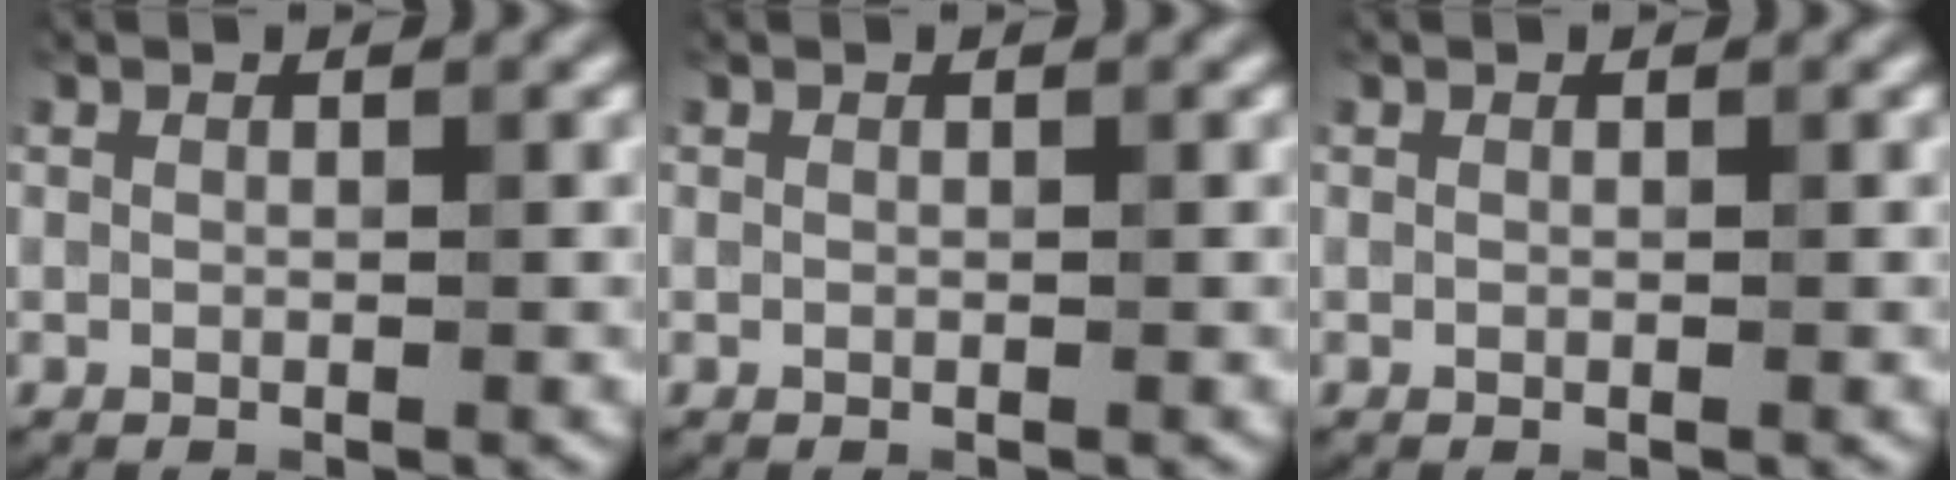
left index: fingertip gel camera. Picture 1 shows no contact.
{"total": 0.0}
{"total": 0.0}